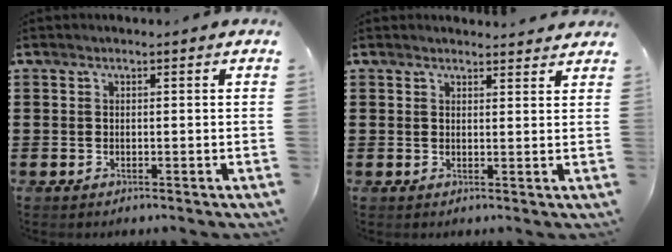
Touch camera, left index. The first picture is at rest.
{"total": 1.8, "force": [1.7, 0.2, 0.0], "torque": [-0.005, 0.000, 0.034]}